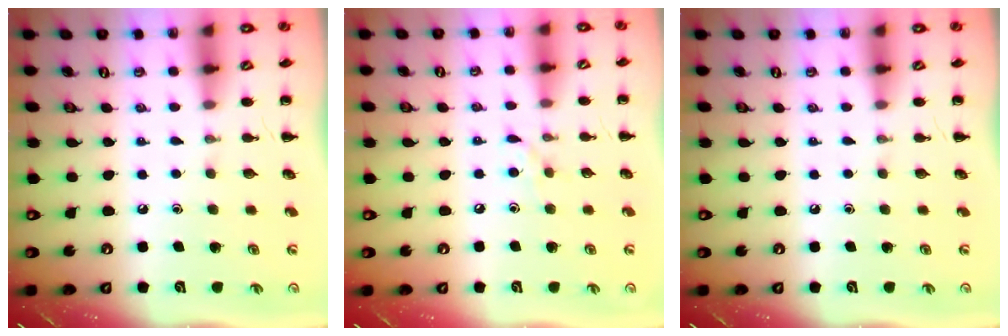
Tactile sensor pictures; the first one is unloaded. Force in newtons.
{"total": 5.9, "press": 5.5, "slide": 2.0}
{"total": 0.0}